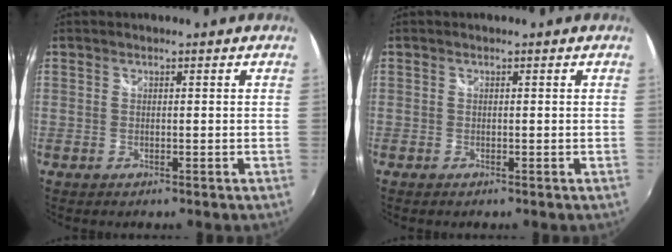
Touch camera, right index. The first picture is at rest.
{"total": 0.5, "force": [-0.4, 0.4, 0.0], "torque": [-0.001, -0.003, -0.009]}